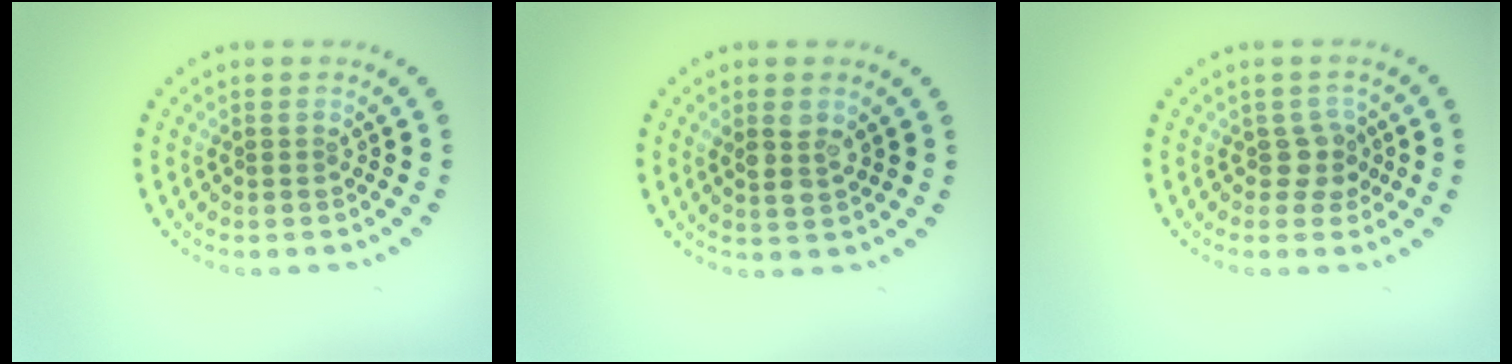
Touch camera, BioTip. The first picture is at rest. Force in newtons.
{"total": 2.2, "press": 2.1, "slide": 0.7}
{"total": 1.8, "press": 1.5, "slide": 1.0}